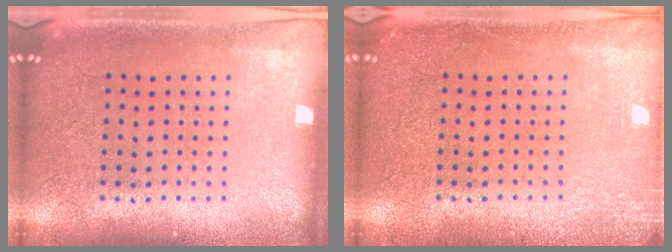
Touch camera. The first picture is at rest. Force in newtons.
{"total": 1.7, "press": 1.7, "slide": 0.3}